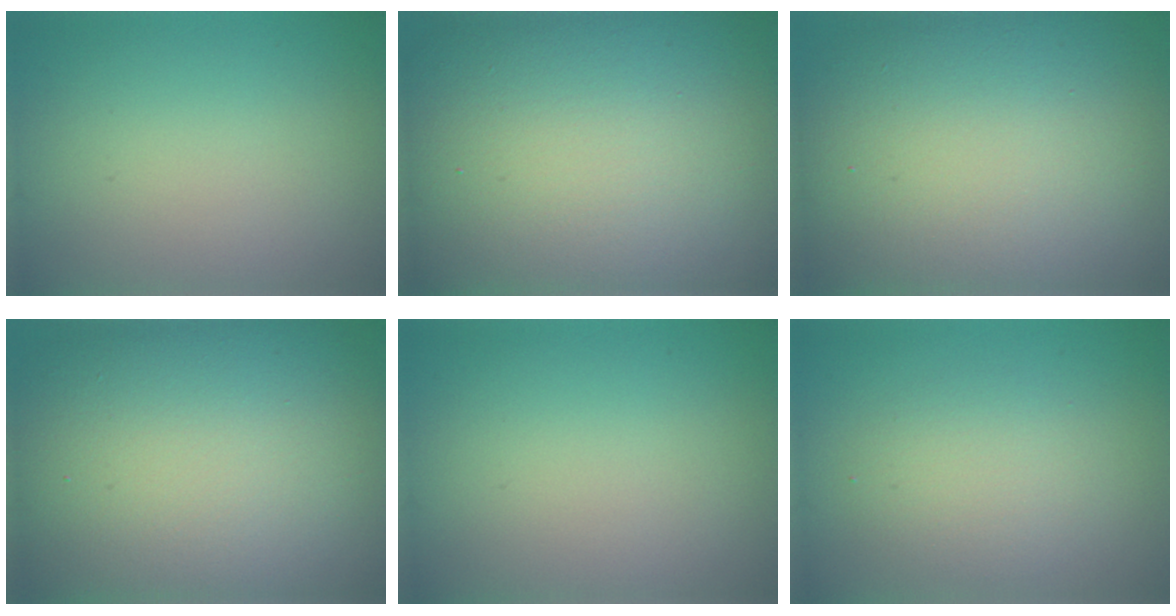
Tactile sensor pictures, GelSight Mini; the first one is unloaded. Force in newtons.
{"total": 23.8, "press": 23.8, "slide": 0.7}
{"total": 16.4, "press": 16.4, "slide": 1.5}
{"total": 18.4, "press": 18.4, "slide": 0.8}
{"total": 0.0}
{"total": 2.8, "press": 2.8, "slide": 0.2}